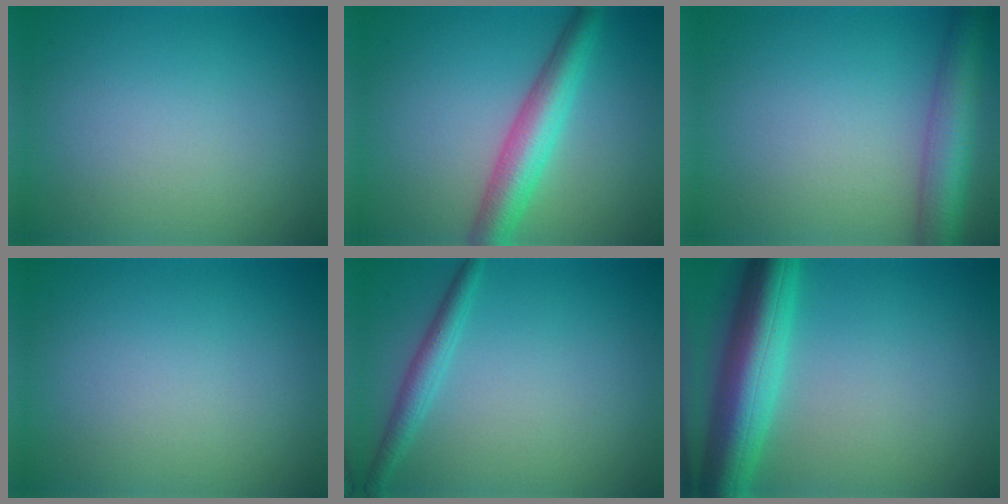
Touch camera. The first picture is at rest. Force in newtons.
{"total": 5.2, "press": 5.2, "slide": 0.2}
{"total": 5.4, "press": 5.4, "slide": 0.1}
{"total": 0.0}
{"total": 2.0, "press": 2.0, "slide": 0.0}
{"total": 8.0, "press": 8.0, "slide": 0.4}